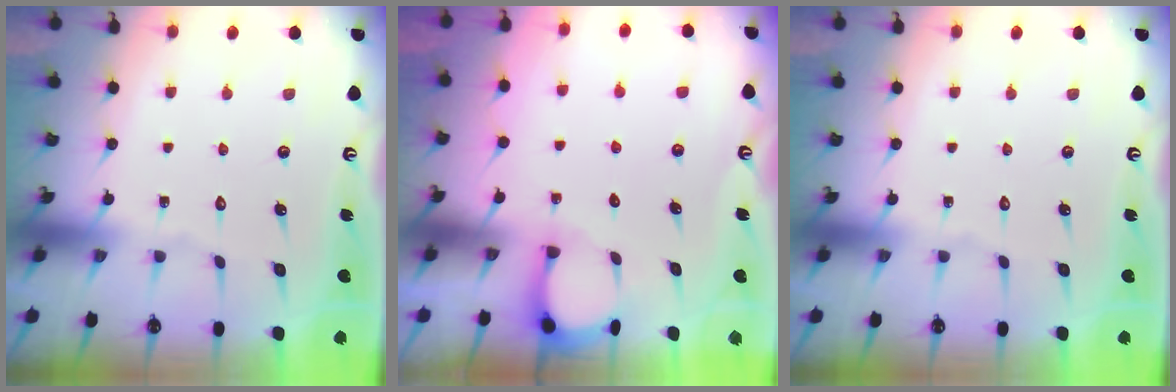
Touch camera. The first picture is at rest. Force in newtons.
{"total": 2.3, "press": 2.2, "slide": 0.4}
{"total": 0.0}